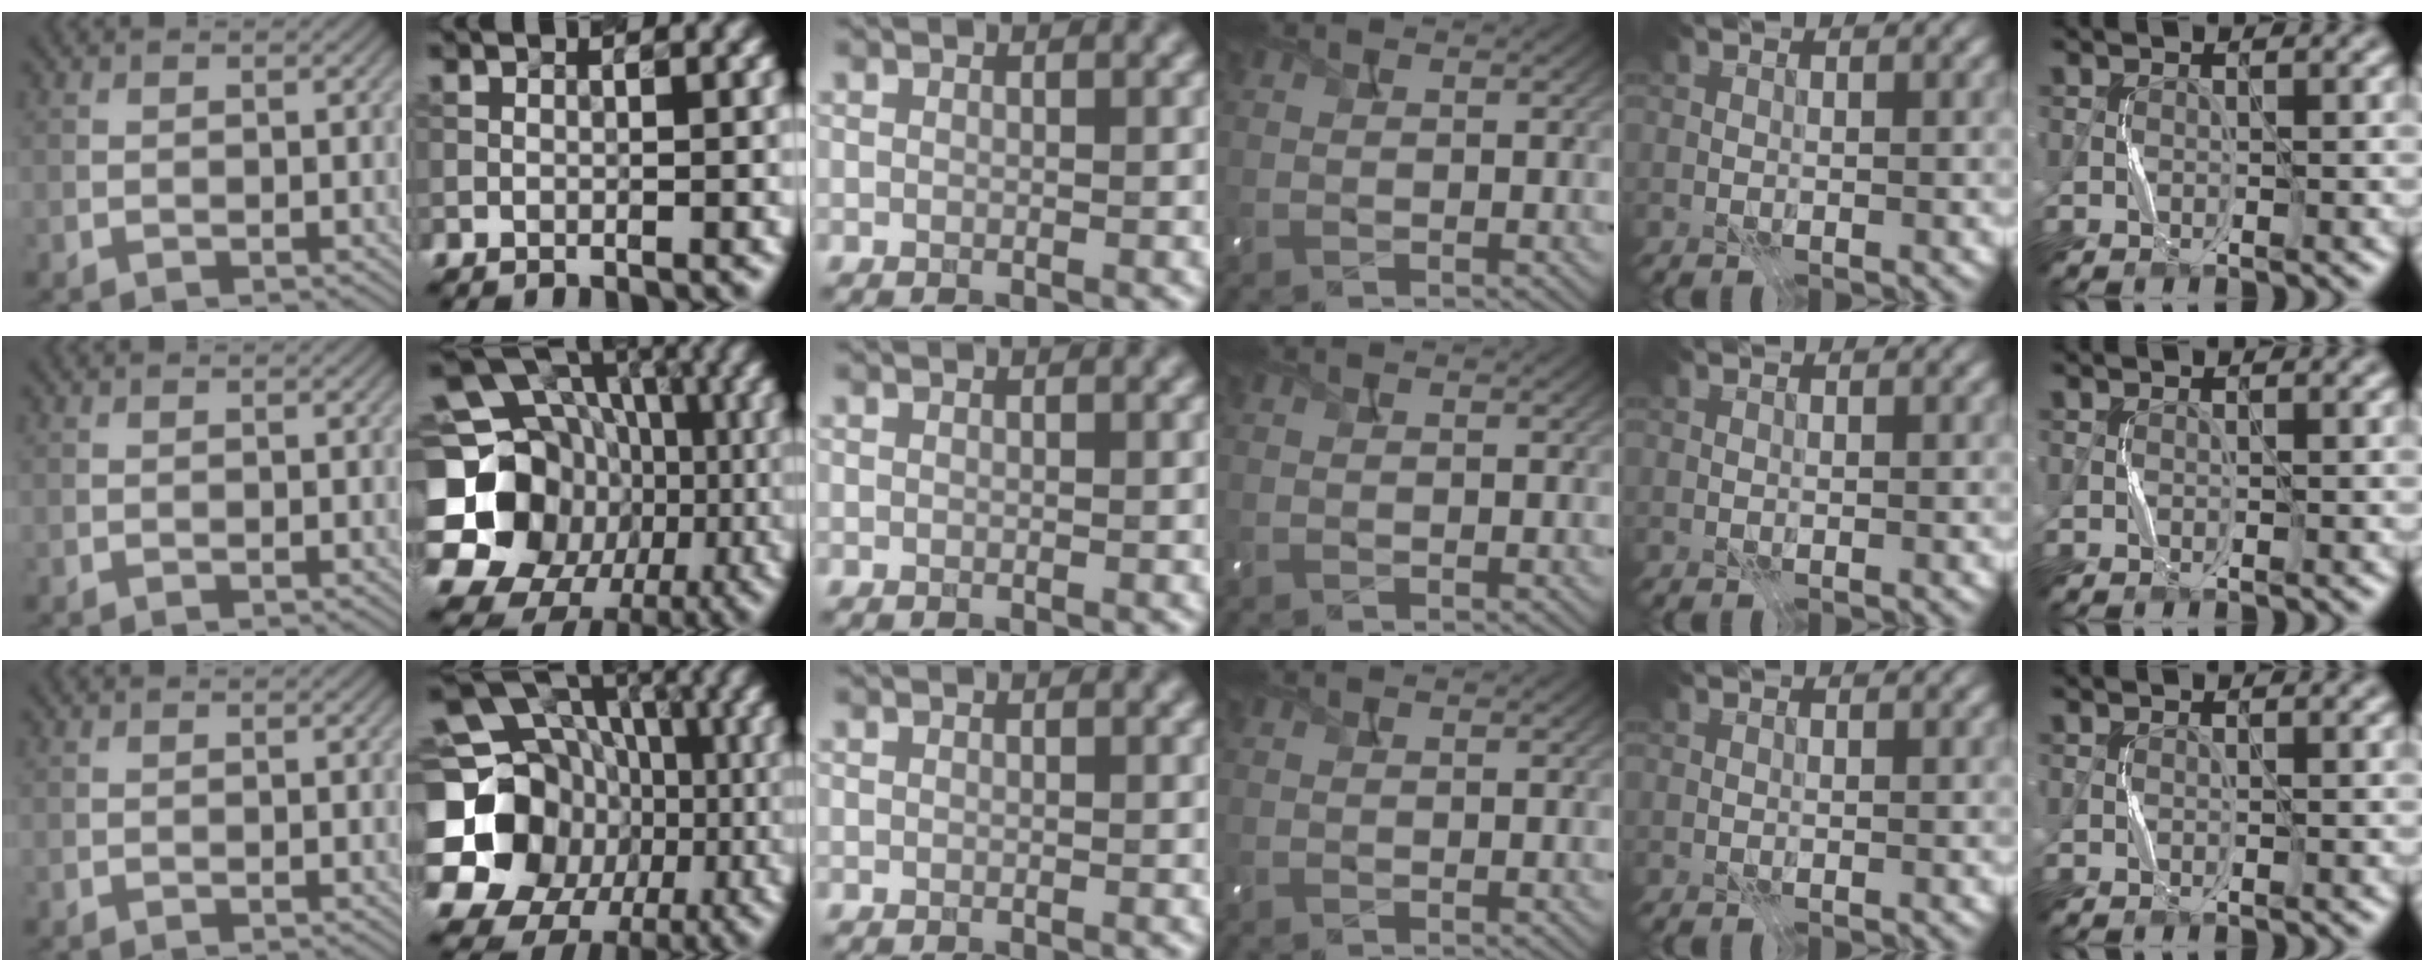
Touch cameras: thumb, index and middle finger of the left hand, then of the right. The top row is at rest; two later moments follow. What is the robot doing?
{"motion": "press", "object": "camera"}